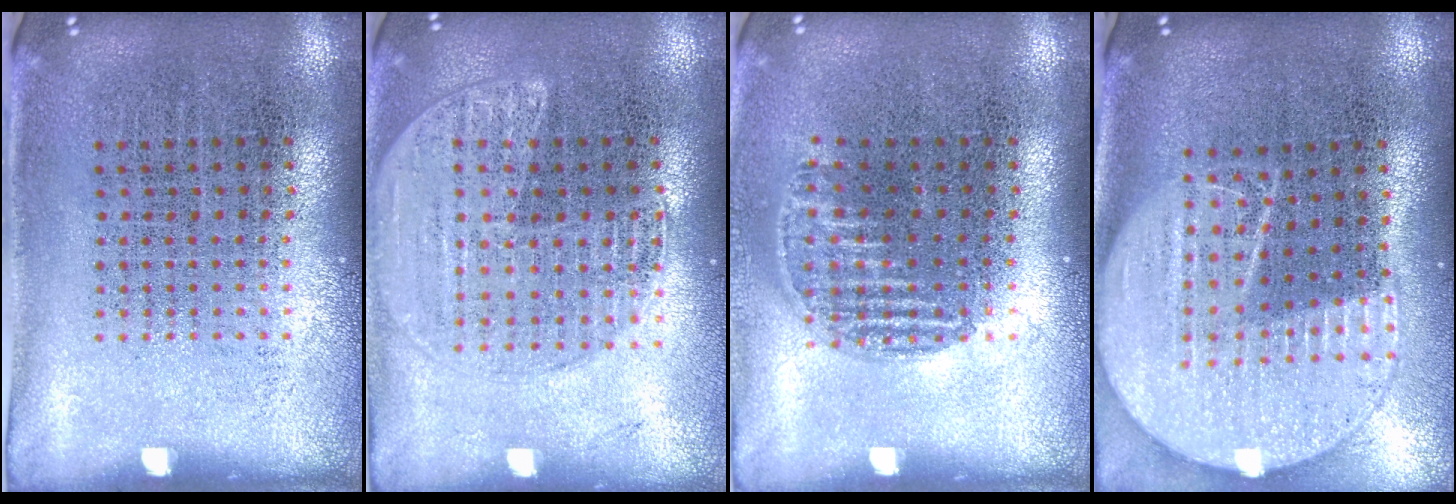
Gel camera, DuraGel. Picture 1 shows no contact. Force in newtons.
{"total": 1.6, "press": 1.5, "slide": 0.4}
{"total": 0.9, "press": 0.8, "slide": 0.5}
{"total": 2.1, "press": 1.9, "slide": 1.0}